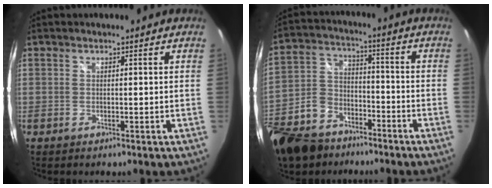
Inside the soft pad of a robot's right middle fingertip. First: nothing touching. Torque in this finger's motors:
{"motor_torque": [0.09, -0.16, -0.36, -0.17]}